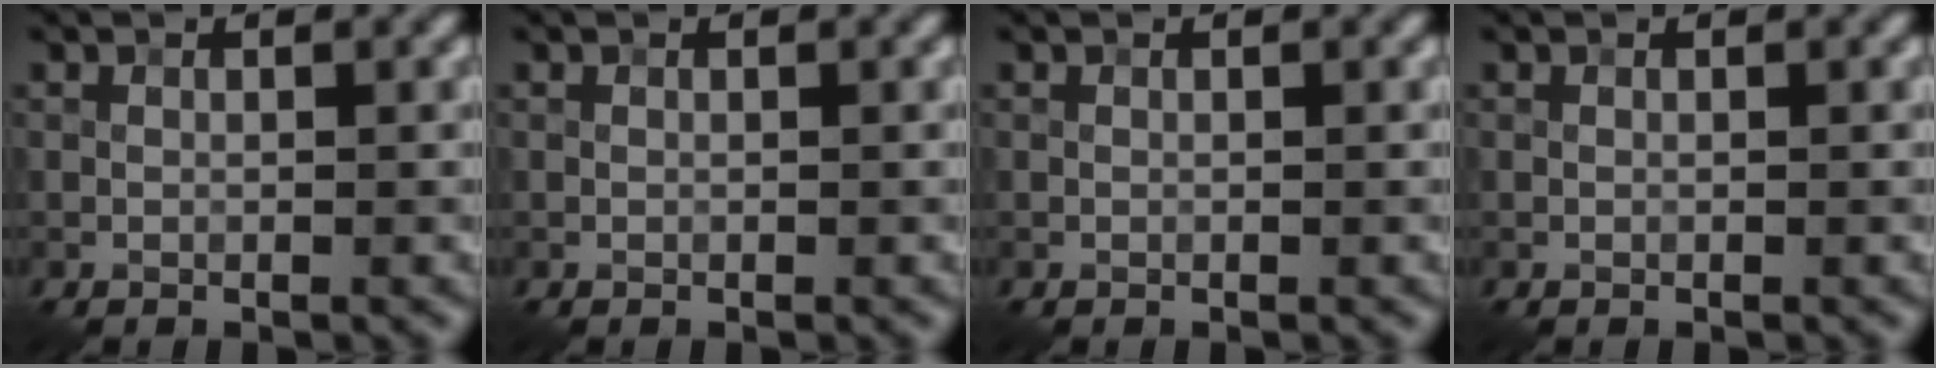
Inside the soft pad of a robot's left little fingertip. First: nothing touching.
{"total": 0.0}
{"total": 0.0}
{"total": 0.0}